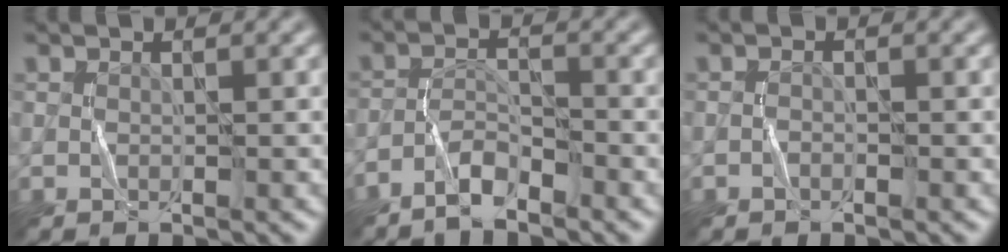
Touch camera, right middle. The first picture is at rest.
{"total": 2.7, "force": [-2.3, 0.5, 1.3], "torque": [-0.026, 0.006, -0.051]}
{"total": 0.5, "force": [-0.4, 0.2, 0.3], "torque": [-0.004, 0.001, -0.010]}